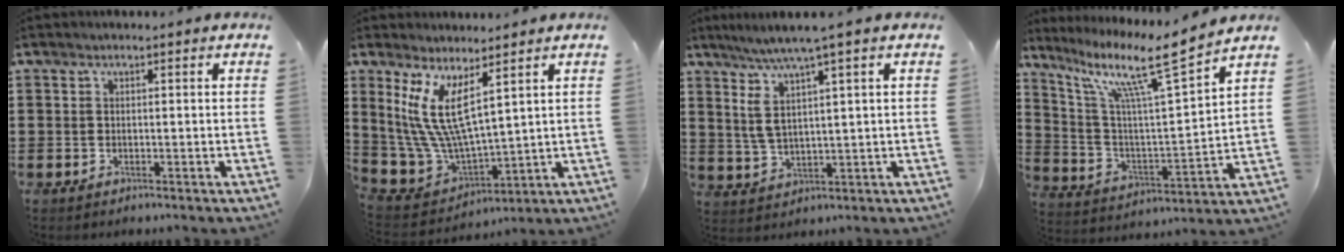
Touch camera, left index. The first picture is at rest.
{"total": 11.3, "force": [4.7, 4.5, 9.2], "torque": [-0.227, -0.028, 0.086]}
{"total": 5.5, "force": [2.8, 0.3, 4.8], "torque": [-0.116, -0.019, 0.038]}
{"total": 12.6, "force": [8.6, 1.2, 9.2], "torque": [-0.190, -0.046, 0.131]}